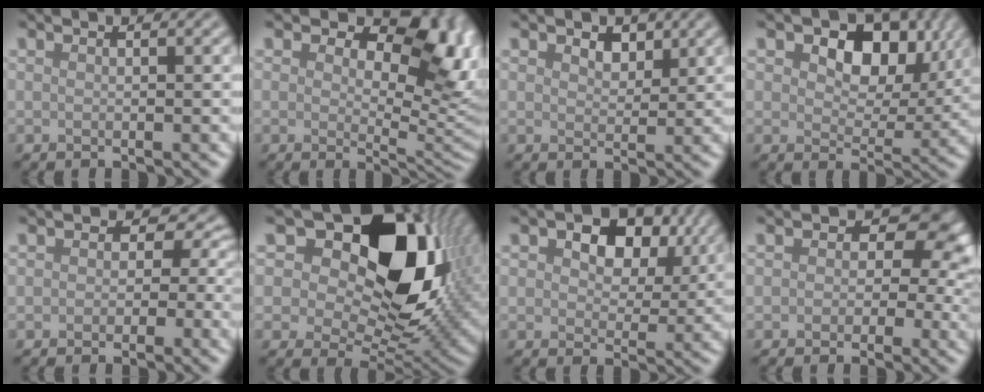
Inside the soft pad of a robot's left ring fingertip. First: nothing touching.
{"total": 10.0, "force": [3.9, 5.3, 7.5], "torque": [-0.087, -0.004, 0.048]}
{"total": 2.0, "force": [1.2, 1.2, 0.9], "torque": [-0.022, -0.001, 0.017]}
{"total": 8.3, "force": [3.1, 5.3, 5.6], "torque": [-0.089, -0.007, 0.042]}
{"total": 4.6, "force": [0.2, 3.8, 2.6], "torque": [0.000, 0.006, -0.004]}
{"total": 16.7, "force": [7.1, 9.4, 11.8], "torque": [-0.177, 0.021, 0.110]}
{"total": 7.5, "force": [3.1, 4.7, 5.0], "torque": [-0.080, 0.000, 0.034]}
{"total": 6.2, "force": [0.7, 4.8, 4.0], "torque": [-0.001, 0.016, -0.012]}